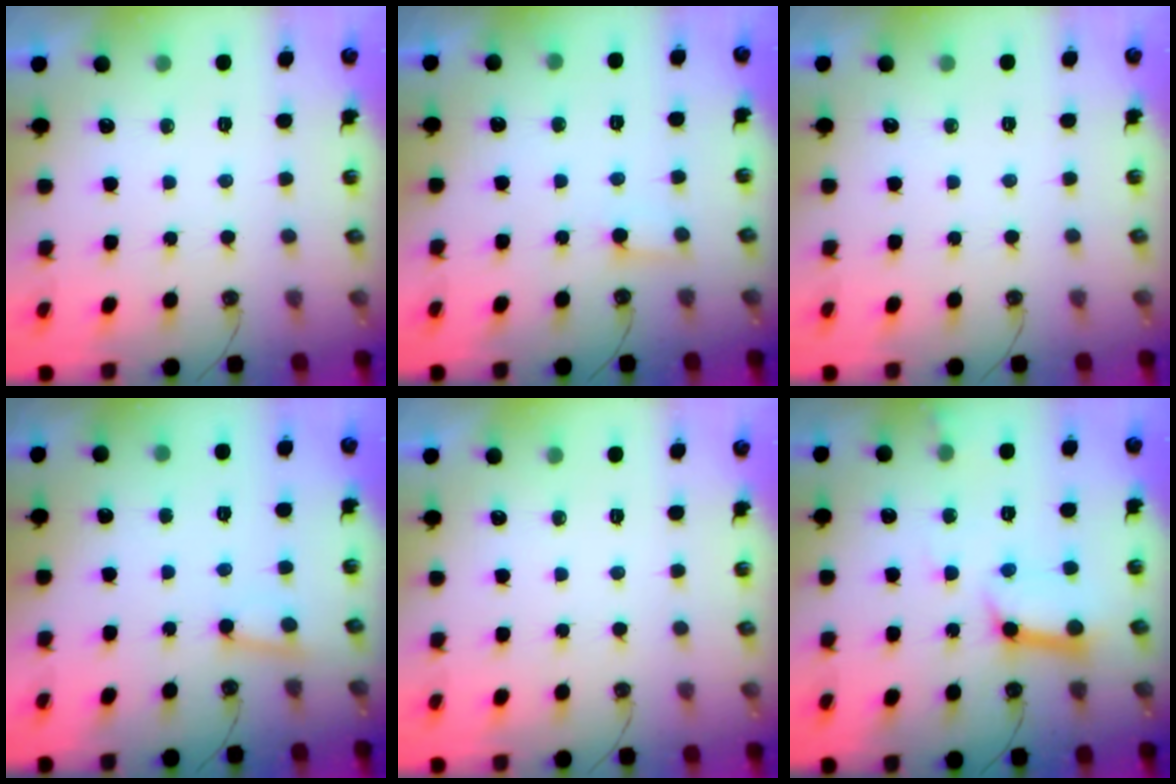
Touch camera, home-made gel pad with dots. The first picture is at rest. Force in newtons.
{"total": 5.1, "press": 5.1, "slide": 0.4}
{"total": 0.0}
{"total": 3.2, "press": 3.1, "slide": 0.8}
{"total": 0.0}
{"total": 12.0, "press": 11.9, "slide": 1.5}